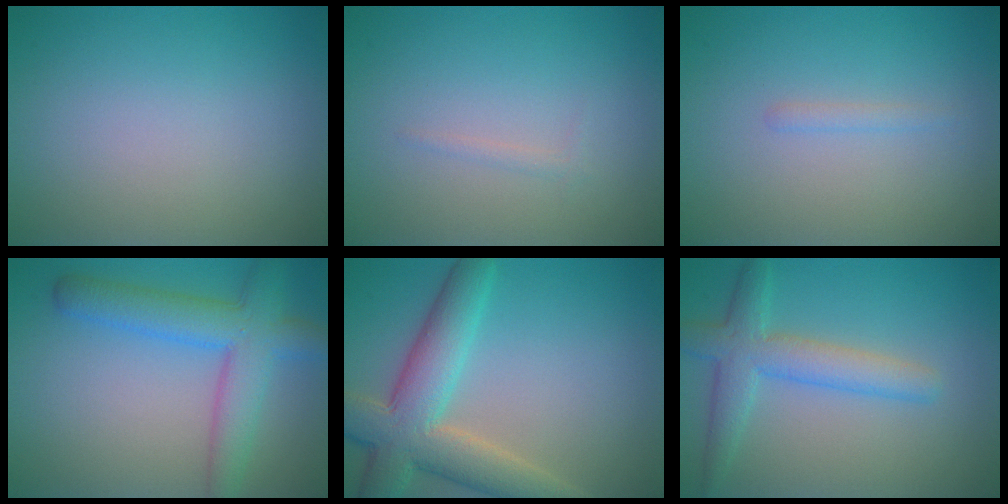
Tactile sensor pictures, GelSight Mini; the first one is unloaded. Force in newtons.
{"total": 0.6, "press": 0.6, "slide": 0.0}
{"total": 0.7, "press": 0.7, "slide": 0.1}
{"total": 5.9, "press": 5.9, "slide": 0.2}
{"total": 7.7, "press": 7.7, "slide": 0.8}
{"total": 4.3, "press": 4.3, "slide": 0.2}